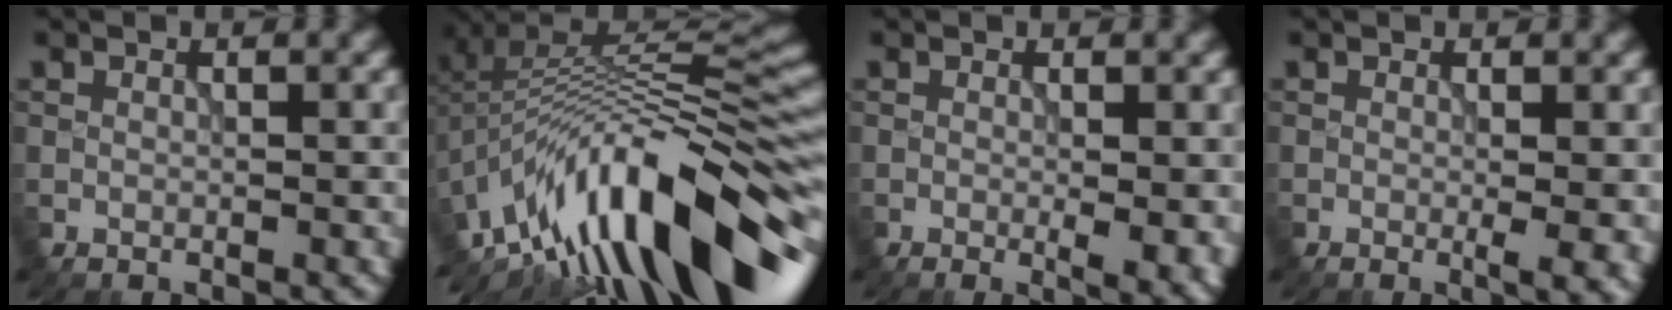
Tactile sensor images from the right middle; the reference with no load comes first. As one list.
[{"total": 14.6, "force": [-6.3, 5.1, 12.1], "torque": [-0.206, 0.029, -0.114]}, {"total": 3.2, "force": [-0.5, 0.8, 3.1], "torque": [-0.044, -0.011, -0.004]}, {"total": 2.5, "force": [-0.2, 0.5, 2.4], "torque": [-0.035, -0.009, -0.002]}]